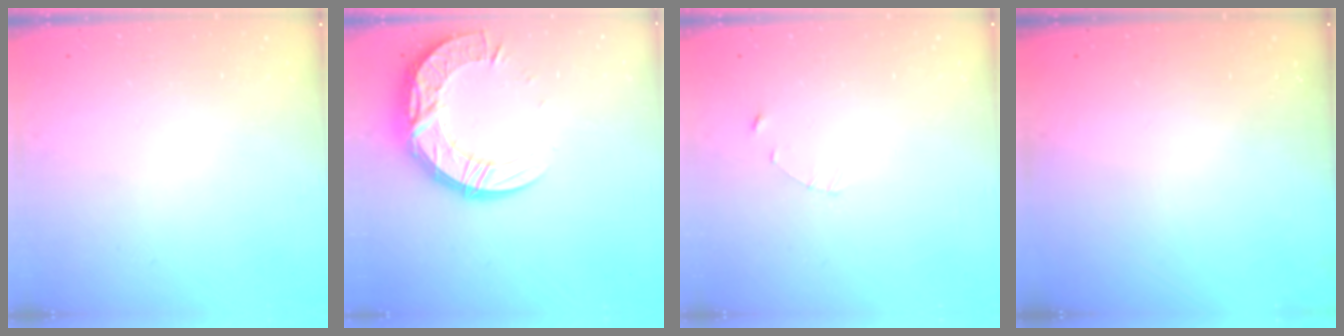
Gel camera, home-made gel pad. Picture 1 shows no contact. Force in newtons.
{"total": 17.4, "press": 17.4, "slide": 1.3}
{"total": 1.2, "press": 1.1, "slide": 0.2}
{"total": 0.0}